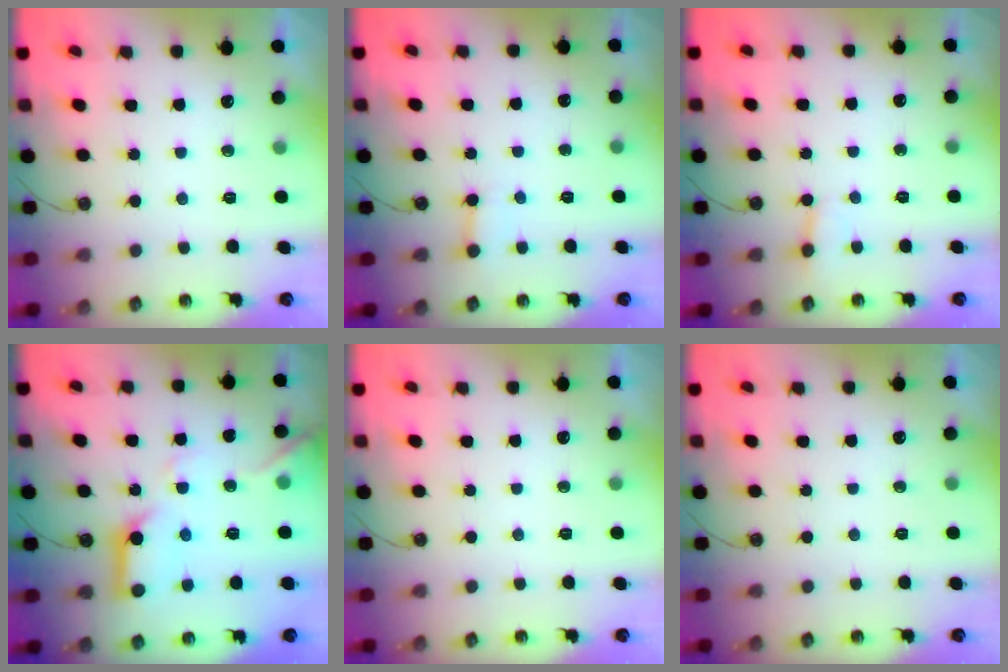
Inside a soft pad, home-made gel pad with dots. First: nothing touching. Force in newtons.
{"total": 2.8, "press": 2.8, "slide": 0.5}
{"total": 2.6, "press": 2.6, "slide": 0.2}
{"total": 15.6, "press": 15.5, "slide": 1.5}
{"total": 0.0}
{"total": 0.0}